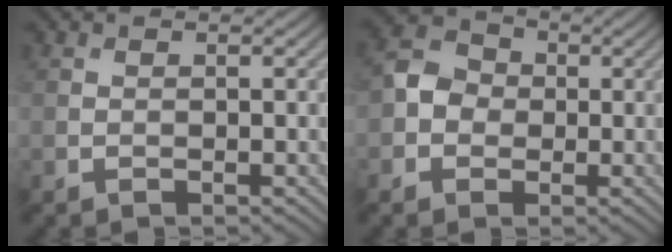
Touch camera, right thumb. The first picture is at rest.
{"total": 4.4, "force": [-0.5, 3.9, 2.0], "torque": [-0.043, 0.009, -0.018]}